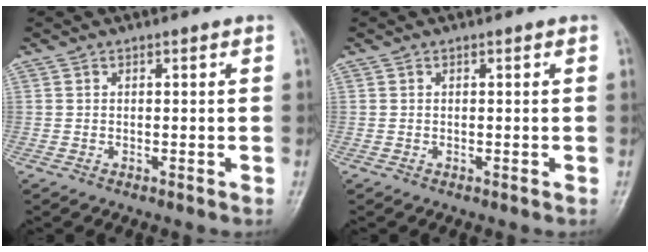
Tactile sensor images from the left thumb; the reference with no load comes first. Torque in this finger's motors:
{"motor_torque": [-0.04, 0.04, -0.03, -0.03, 0.00]}